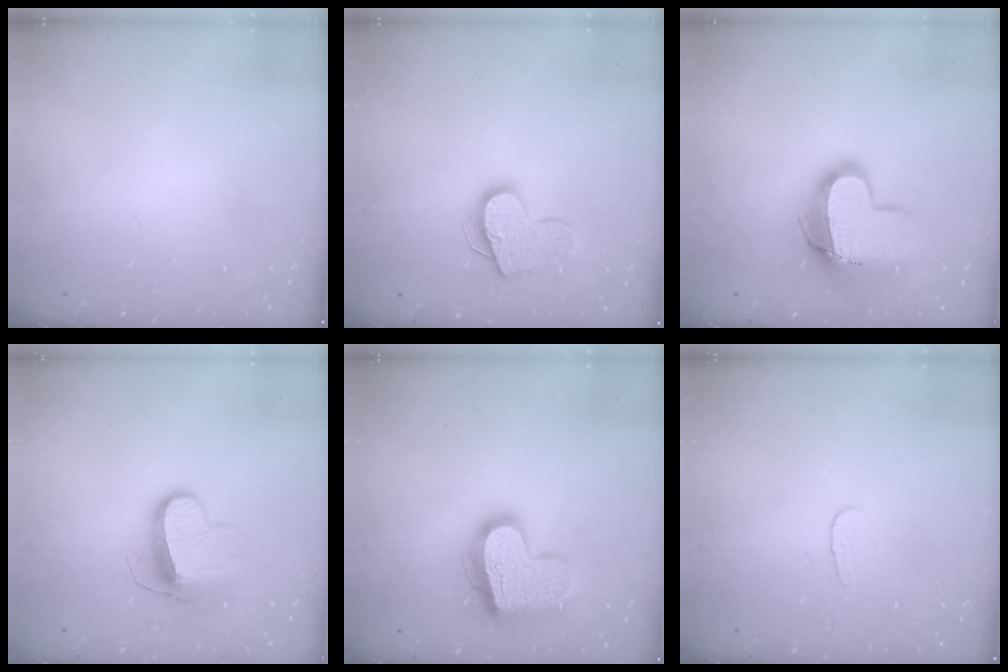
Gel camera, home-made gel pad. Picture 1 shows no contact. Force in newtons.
{"total": 13.9, "press": 13.8, "slide": 1.1}
{"total": 14.8, "press": 14.7, "slide": 1.2}
{"total": 10.7, "press": 10.7, "slide": 0.5}
{"total": 18.0, "press": 17.9, "slide": 1.6}
{"total": 2.9, "press": 2.8, "slide": 0.3}